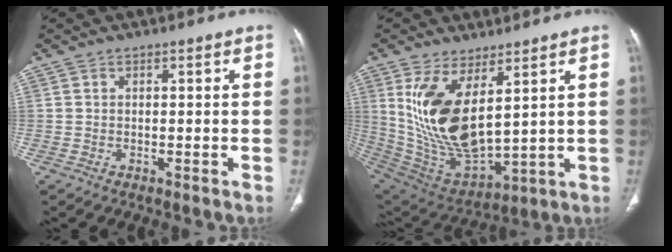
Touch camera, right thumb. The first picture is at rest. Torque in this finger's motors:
{"motor_torque": [-0.94, 1.86, 1.80, 0.97, 0.54]}